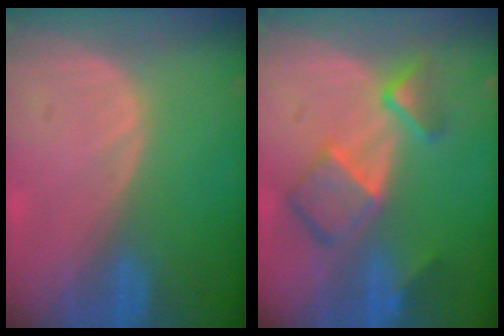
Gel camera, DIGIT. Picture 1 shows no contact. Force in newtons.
{"total": 7.9, "press": 6.8, "slide": 3.9}